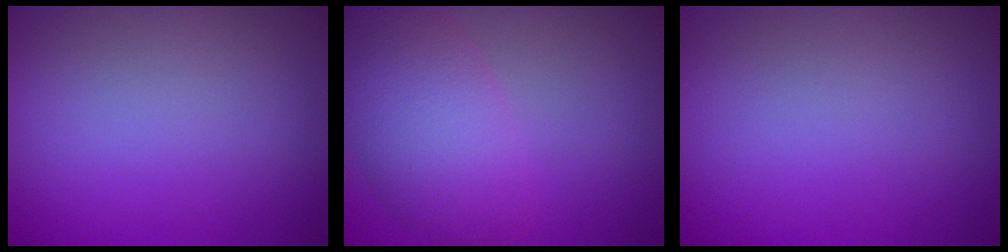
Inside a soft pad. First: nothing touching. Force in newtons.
{"total": 6.5, "press": 6.5, "slide": 0.2}
{"total": 0.0}